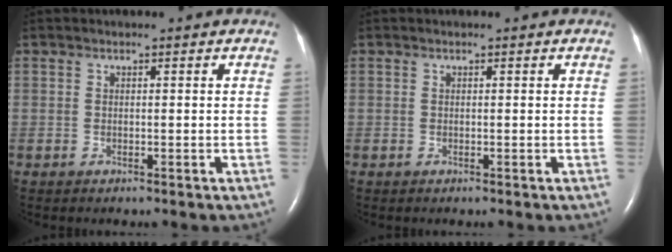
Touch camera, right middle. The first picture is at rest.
{"total": 0.0}